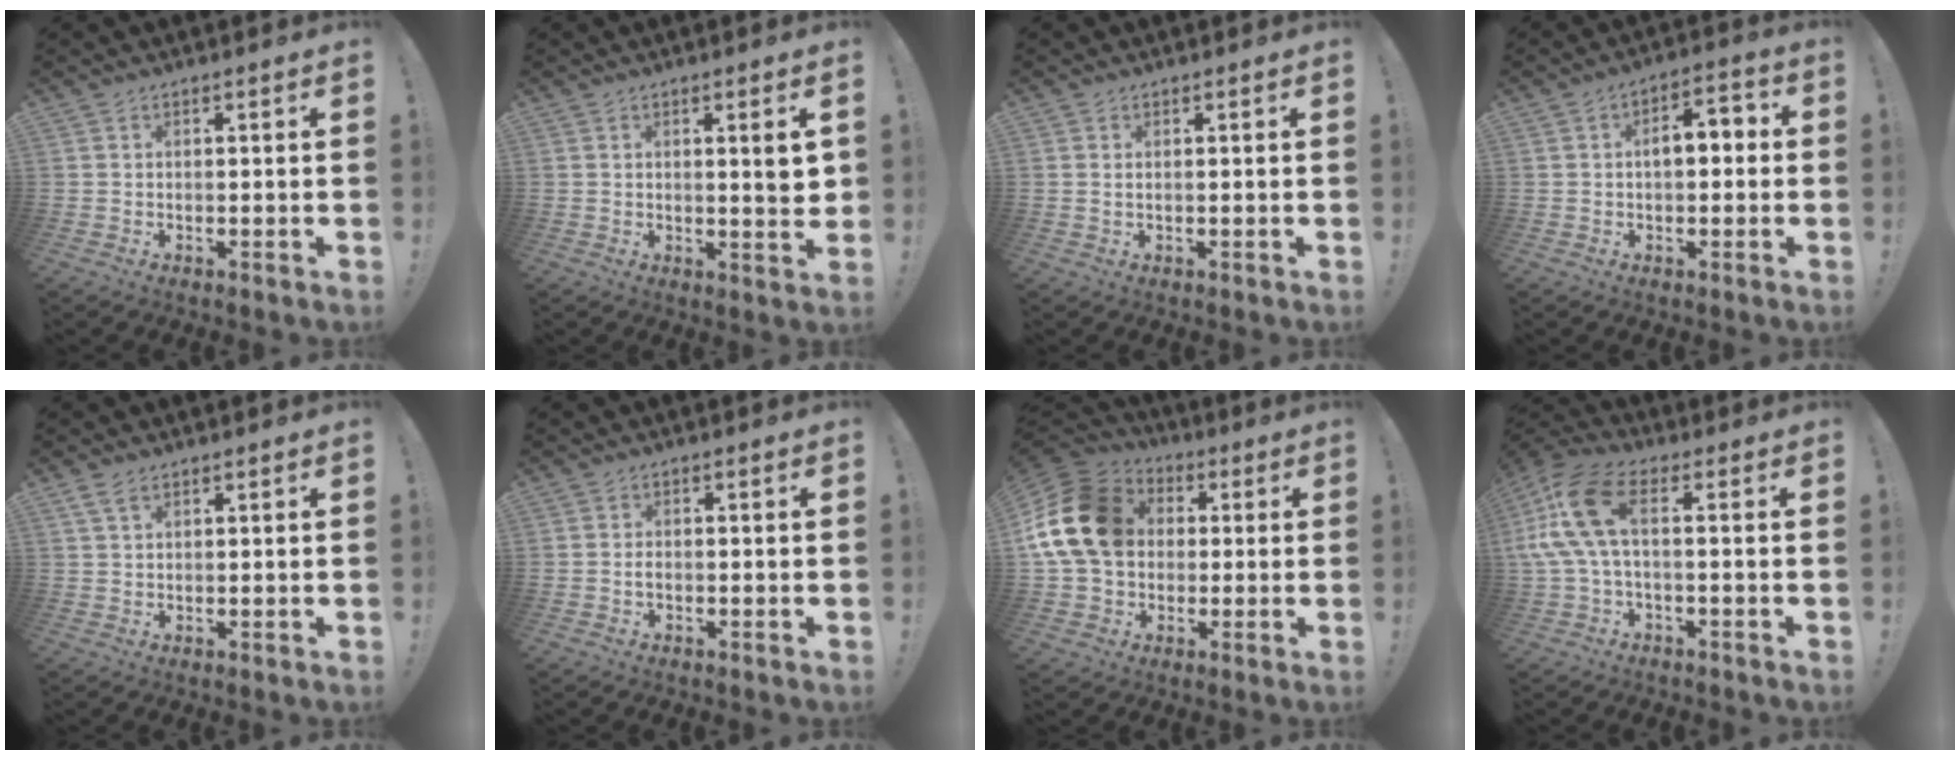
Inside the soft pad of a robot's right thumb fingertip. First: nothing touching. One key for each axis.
{"total": 4.5, "fx": 1.2, "fy": 0.5, "fz": 4.2, "tx": -0.046, "ty": -0.015, "tz": 0.015}
{"total": 0.8, "fx": 0.5, "fy": 0.2, "fz": 0.6, "tx": -0.012, "ty": 0.001, "tz": 0.009}
{"total": 6.9, "fx": -0.2, "fy": 3.9, "fz": 5.7, "tx": -0.080, "ty": 0.010, "tz": -0.009}
{"total": 3.4, "fx": 2.0, "fy": 1.5, "fz": 2.3, "tx": -0.043, "ty": -0.002, "tz": 0.037}
{"total": 0.9, "fx": -0.6, "fy": 0.5, "fz": 0.4, "tx": -0.016, "ty": 0.007, "tz": -0.010}
{"total": 19.7, "fx": 3.1, "fy": 15.1, "fz": 12.3, "tx": -0.227, "ty": 0.011, "tz": 0.065}
{"total": 13.9, "fx": 1.5, "fy": 6.8, "fz": 12.0, "tx": -0.252, "ty": 0.011, "tz": 0.030}